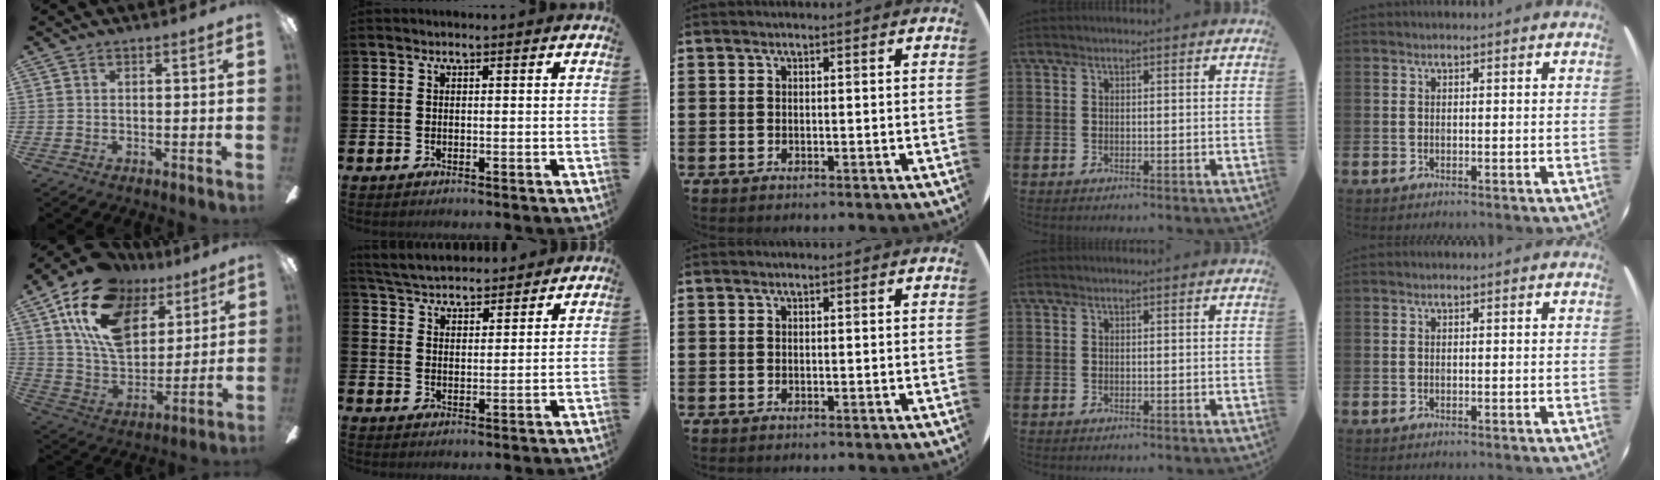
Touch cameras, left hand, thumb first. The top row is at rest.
{"thumb": {"total": 21.2, "force": [11.2, 13.1, 12.3], "torque": [-0.222, -0.043, 0.203]}, "index": {"total": 5.1, "force": [5.0, 1.0, 0.3], "torque": [-0.032, -0.025, 0.090]}}